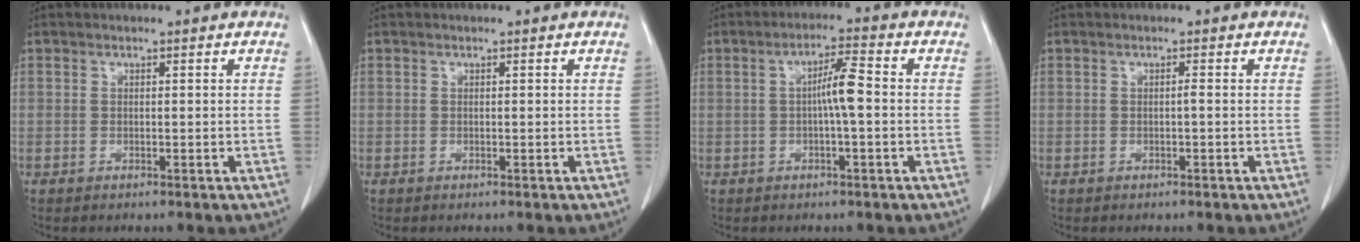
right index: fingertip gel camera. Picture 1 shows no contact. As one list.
[{"total": 0.0}, {"total": 4.7, "force": [-0.3, 0.2, 4.7], "torque": [-0.083, 0.010, -0.004]}, {"total": 0.9, "force": [-0.2, 0.0, 0.9], "torque": [-0.016, 0.001, -0.003]}]